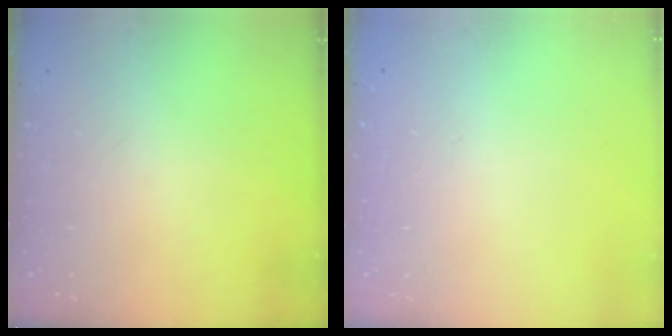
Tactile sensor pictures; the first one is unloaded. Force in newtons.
{"total": 0.0}